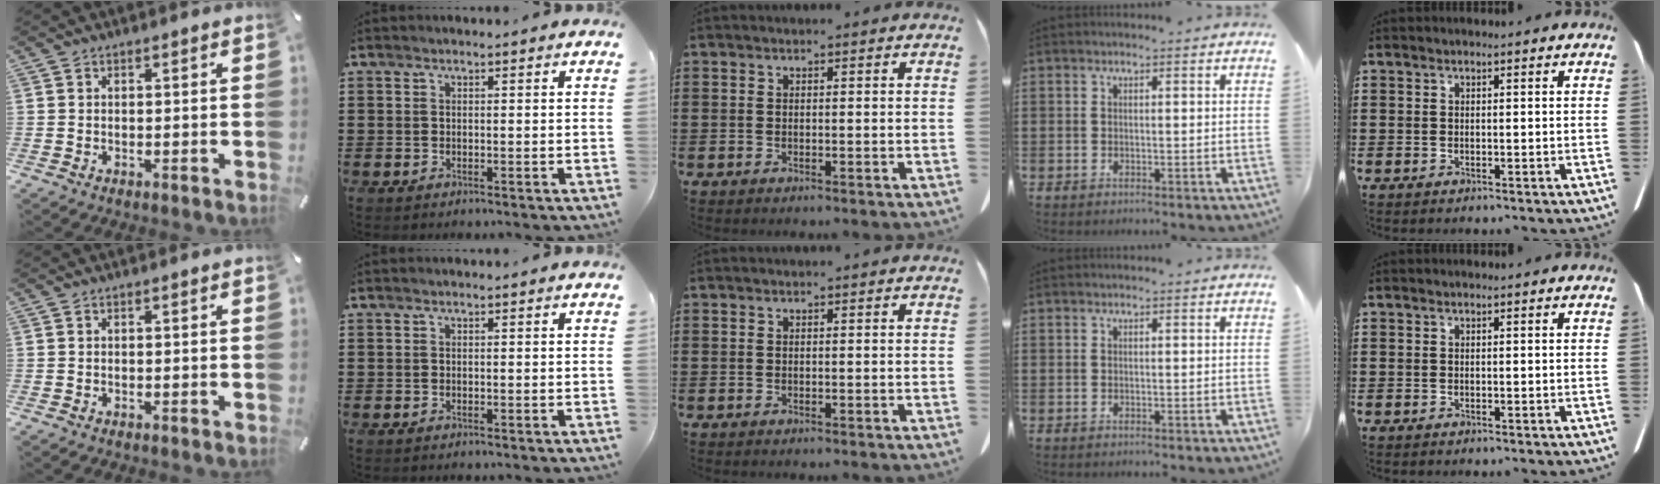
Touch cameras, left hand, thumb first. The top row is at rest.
{}